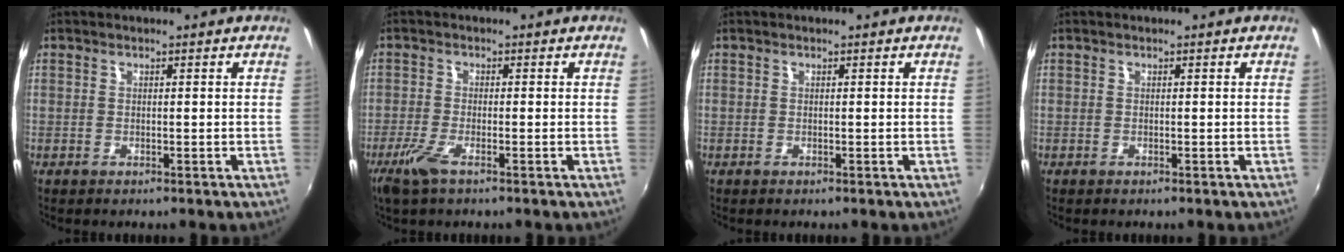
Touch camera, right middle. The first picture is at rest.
{"total": 4.4, "force": [-2.8, 0.7, 3.3], "torque": [-0.081, -0.012, -0.055]}
{"total": 0.0}
{"total": 0.0}